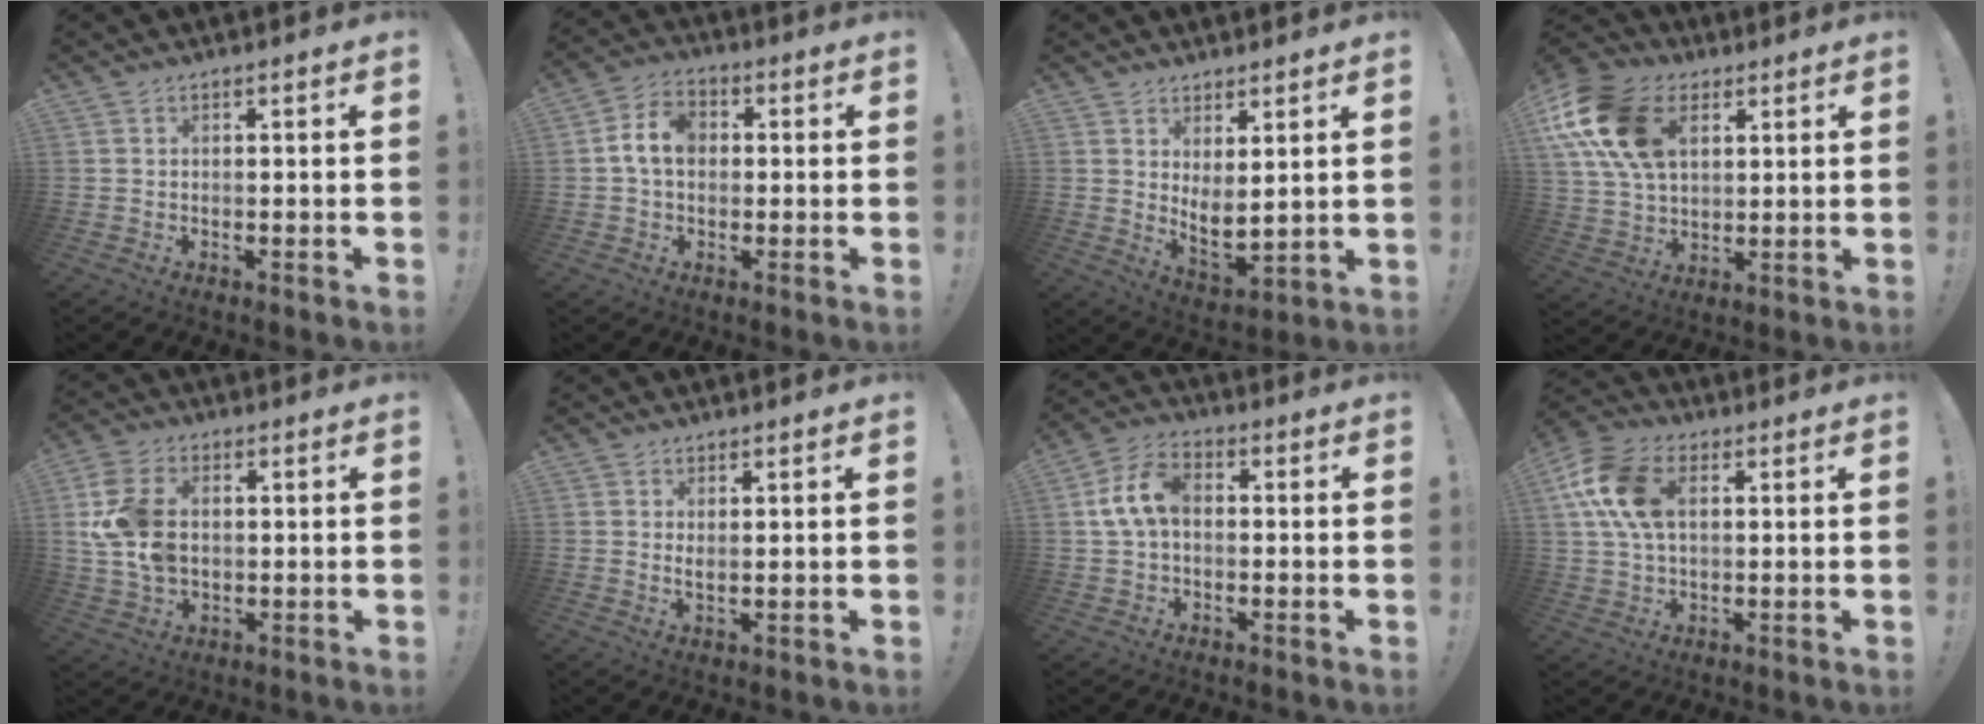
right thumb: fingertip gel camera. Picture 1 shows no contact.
{"total": 8.3, "force": [0.3, 6.0, 5.8], "torque": [-0.105, 0.021, 0.009]}
{"total": 5.9, "force": [3.4, 2.3, 4.2], "torque": [-0.057, -0.043, 0.066]}
{"total": 20.7, "force": [7.7, 14.1, 13.0], "torque": [-0.241, -0.022, 0.142]}
{"total": 13.7, "force": [1.1, 9.7, 9.6], "torque": [-0.190, 0.005, 0.024]}
{"total": 2.1, "force": [1.3, 0.5, 1.6], "torque": [-0.027, -0.006, 0.021]}
{"total": 10.2, "force": [0.8, 6.7, 7.6], "torque": [-0.156, 0.015, 0.021]}
{"total": 14.7, "force": [3.9, 9.5, 10.5], "torque": [-0.206, 0.005, 0.075]}